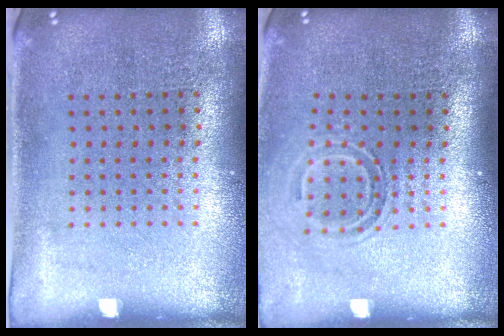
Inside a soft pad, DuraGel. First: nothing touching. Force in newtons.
{"total": 1.6, "press": 1.0, "slide": 1.2}